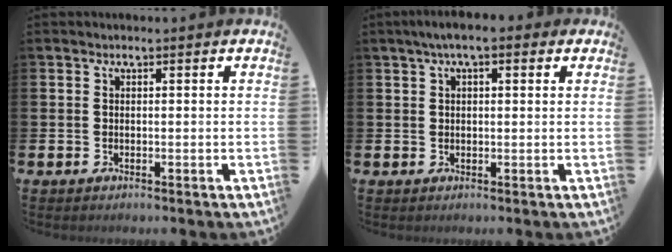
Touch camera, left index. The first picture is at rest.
{"total": 3.5, "force": [2.0, 1.4, 2.5], "torque": [-0.042, 0.004, 0.032]}